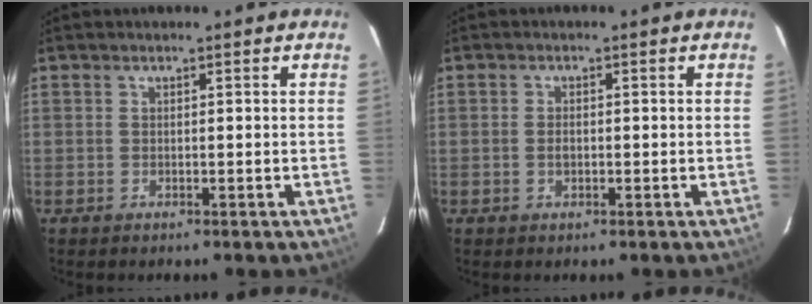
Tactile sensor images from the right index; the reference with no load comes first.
{"total": 1.4, "force": [-0.3, 0.9, 1.0], "torque": [-0.021, 0.002, -0.006]}